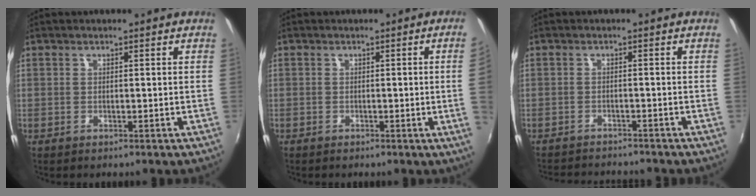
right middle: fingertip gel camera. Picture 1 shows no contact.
{"total": 3.2, "force": [-0.1, -1.8, 2.7], "torque": [-0.043, -0.012, 0.006]}
{"total": 7.7, "force": [-7.2, 1.2, 2.3], "torque": [-0.062, -0.012, -0.107]}